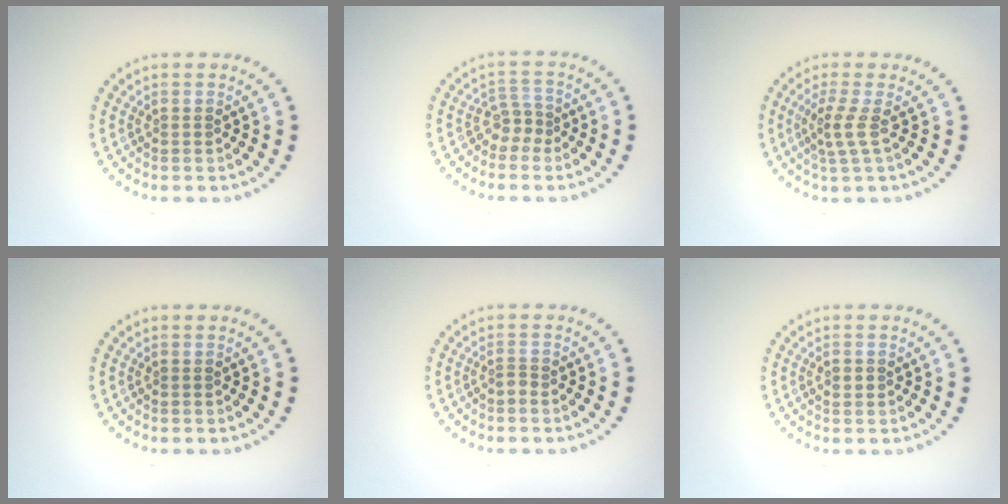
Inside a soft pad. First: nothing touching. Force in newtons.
{"total": 1.9, "press": 1.3, "slide": 1.4}
{"total": 2.1, "press": 1.5, "slide": 1.4}
{"total": 0.0}
{"total": 0.9, "press": 0.5, "slide": 0.7}
{"total": 0.9, "press": 0.9, "slide": 0.1}